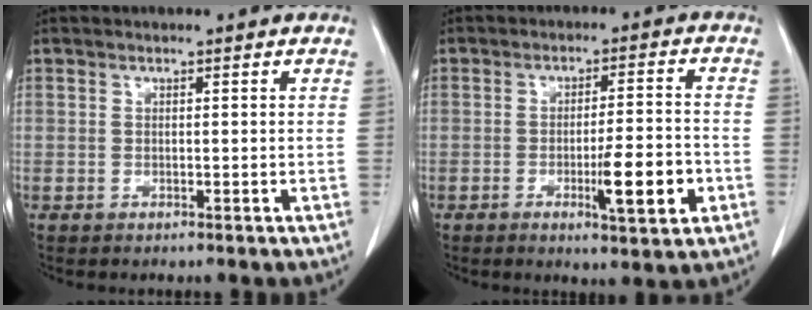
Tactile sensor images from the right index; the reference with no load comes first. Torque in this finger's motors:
{"motor_torque": [0.96, -0.35, 0.33, 0.08]}